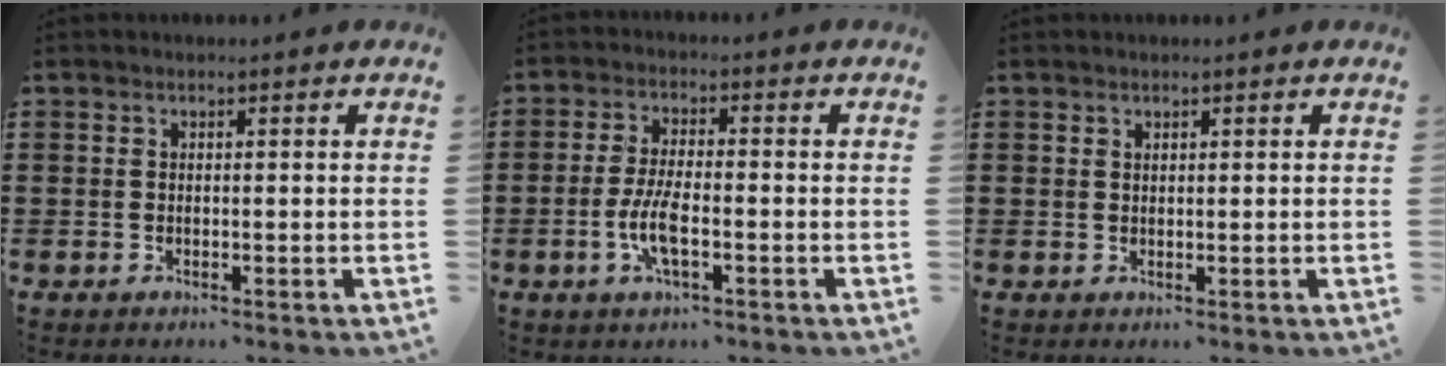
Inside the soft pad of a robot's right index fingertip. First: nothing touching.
{"total": 5.4, "force": [-1.5, 1.5, 5.0], "torque": [-0.117, -0.008, -0.035]}
{"total": 0.7, "force": [0.6, 0.4, 0.1], "torque": [-0.004, 0.002, 0.012]}